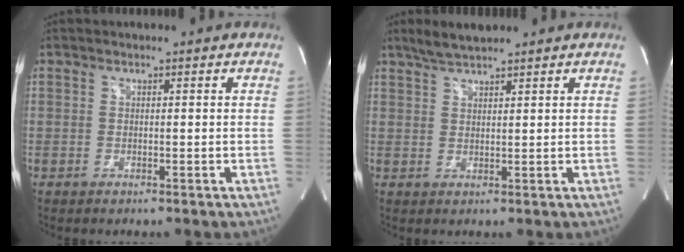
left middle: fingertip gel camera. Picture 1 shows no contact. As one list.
[{"total": 3.8, "force": [3.4, 0.4, 1.8], "torque": [-0.046, 0.011, 0.065]}]